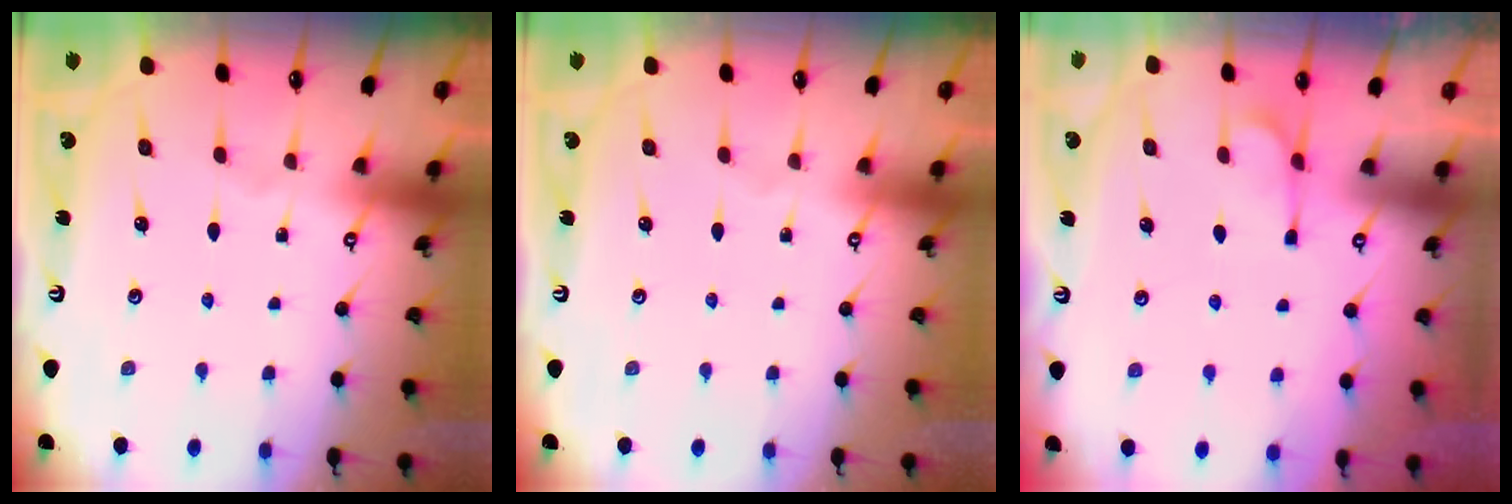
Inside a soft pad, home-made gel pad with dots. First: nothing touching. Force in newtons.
{"total": 0.0}
{"total": 5.9, "press": 5.7, "slide": 1.4}